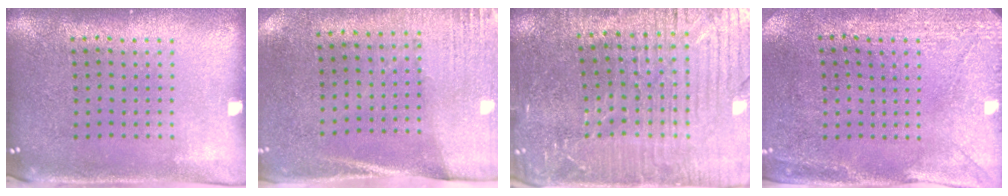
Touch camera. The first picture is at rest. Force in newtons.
{"total": 2.7, "press": 2.3, "slide": 1.4}
{"total": 3.8, "press": 3.7, "slide": 1.0}
{"total": 2.9, "press": 2.3, "slide": 1.8}